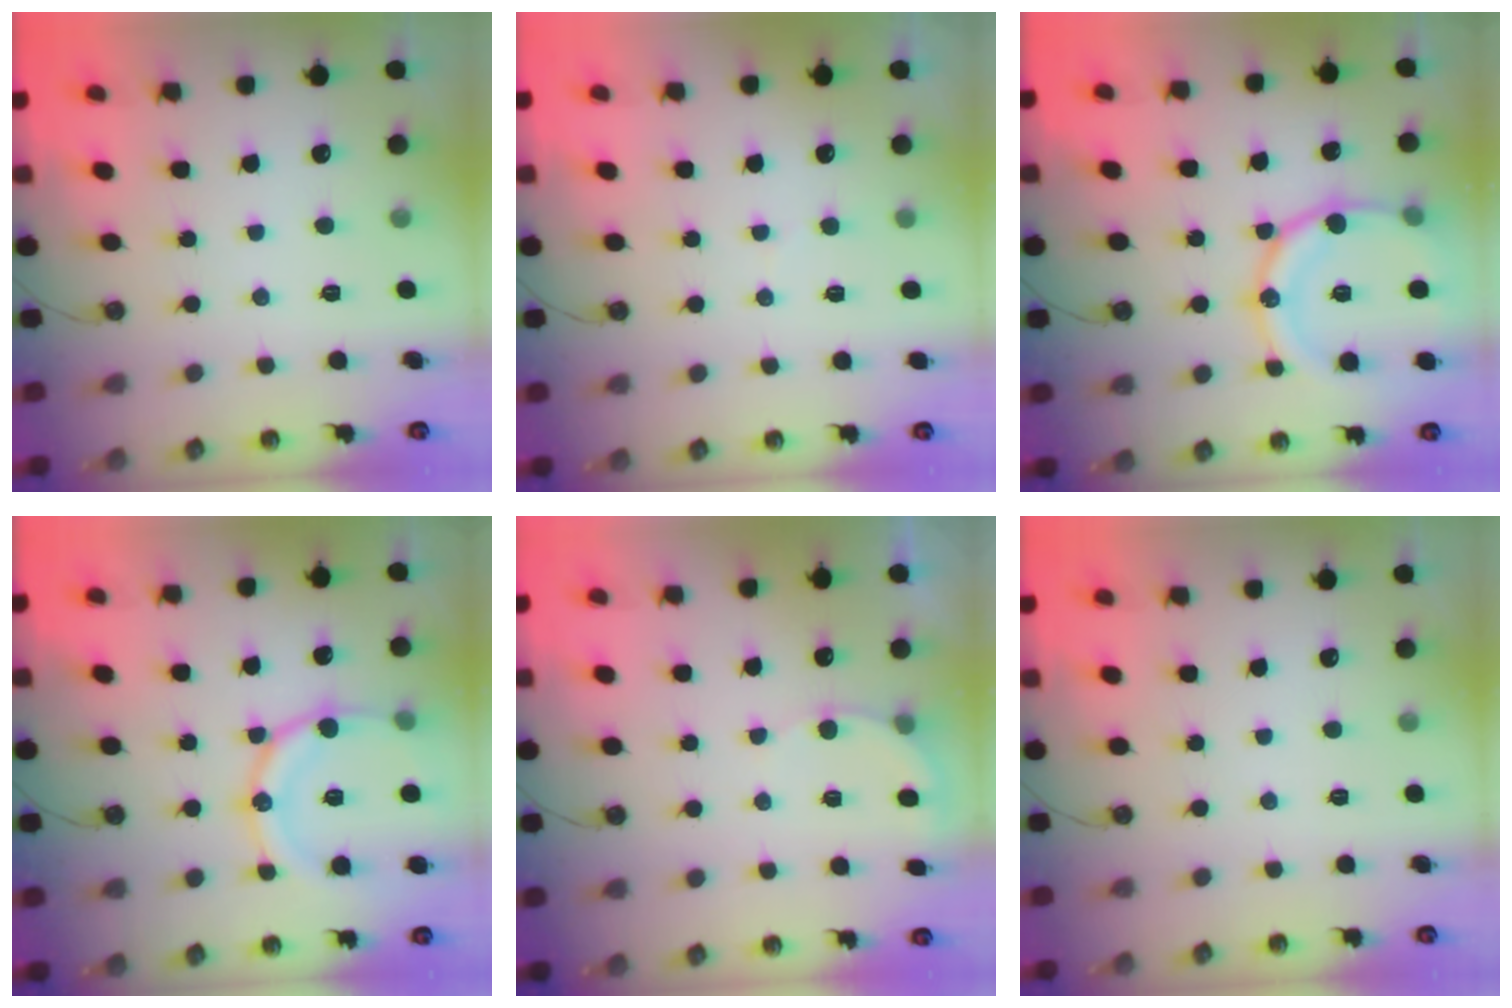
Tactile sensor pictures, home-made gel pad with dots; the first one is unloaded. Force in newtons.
{"total": 3.9, "press": 3.9, "slide": 0.4}
{"total": 18.2, "press": 17.9, "slide": 3.3}
{"total": 16.2, "press": 15.9, "slide": 3.2}
{"total": 4.5, "press": 4.3, "slide": 1.0}
{"total": 0.0}